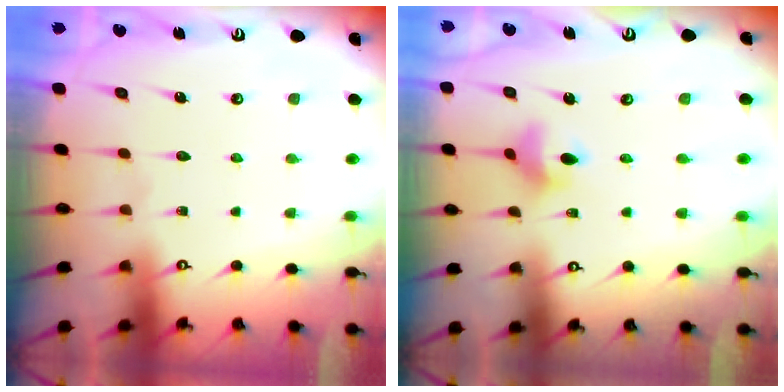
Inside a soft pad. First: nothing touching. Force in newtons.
{"total": 5.7, "press": 5.4, "slide": 1.8}